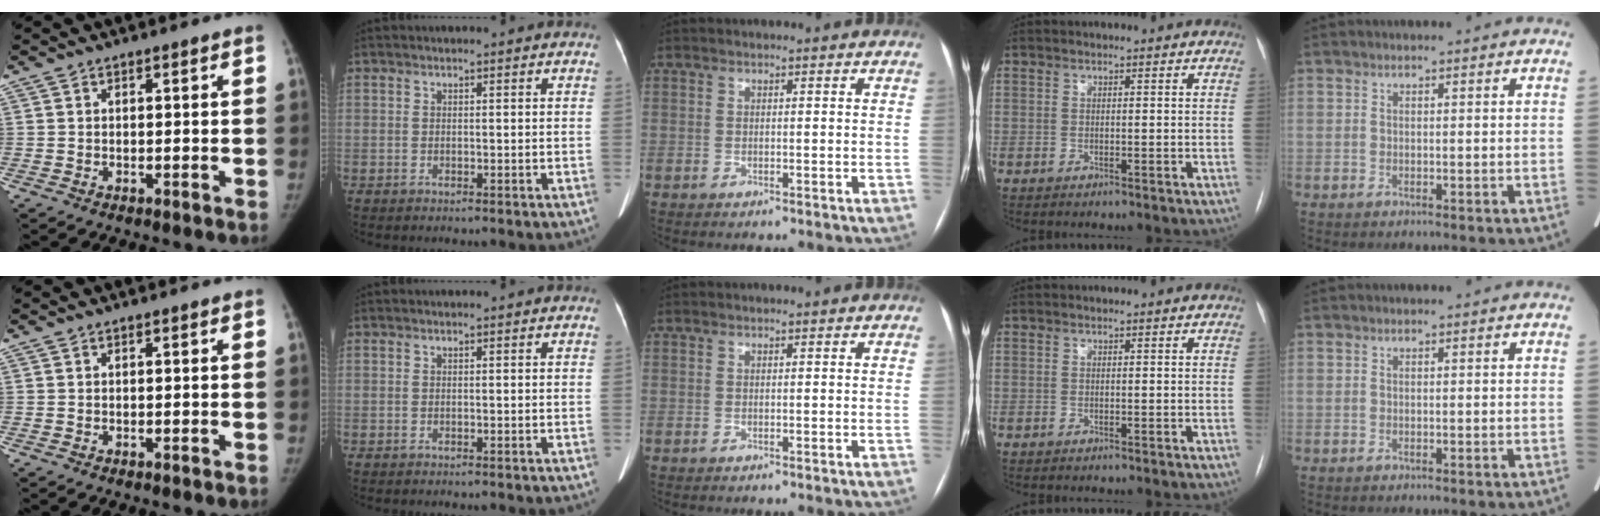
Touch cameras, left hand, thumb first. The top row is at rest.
{}